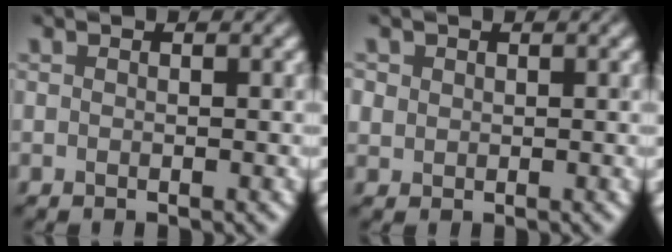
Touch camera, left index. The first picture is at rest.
{"total": 1.1, "force": [0.4, 1.0, 0.2], "torque": [-0.001, -0.002, 0.009]}